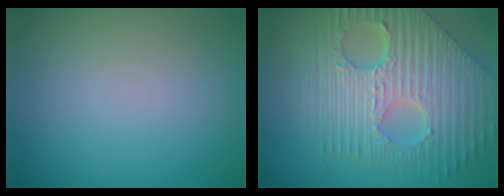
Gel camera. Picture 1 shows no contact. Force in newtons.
{"total": 10.1, "press": 7.1, "slide": 7.2}